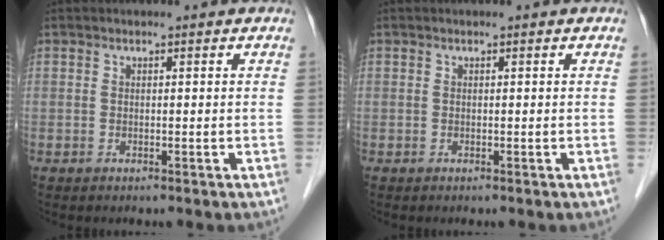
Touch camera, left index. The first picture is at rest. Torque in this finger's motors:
{"motor_torque": [-0.01, 0.00, 0.00, 0.00]}